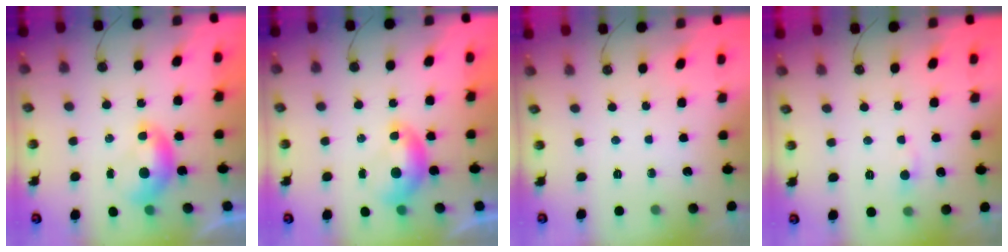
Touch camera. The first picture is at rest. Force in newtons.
{"total": 0.0}
{"total": 0.0}
{"total": 1.3, "press": 1.2, "slide": 0.4}